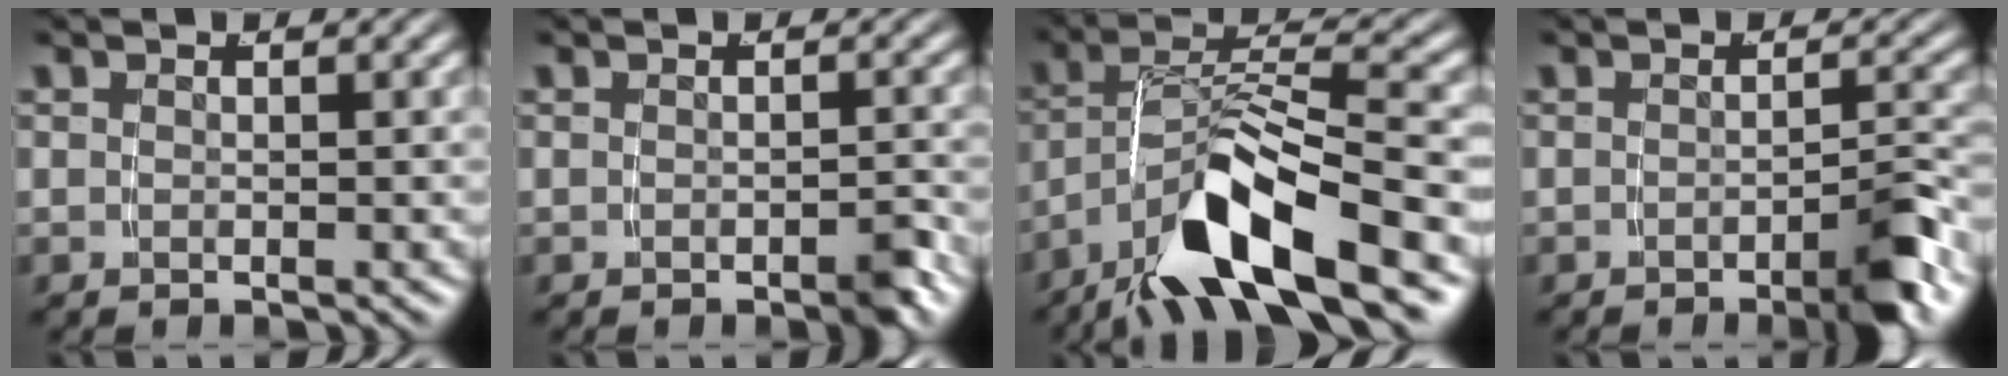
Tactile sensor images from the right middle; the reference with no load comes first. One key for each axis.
{"total": 1.4, "fx": -1.1, "fy": 0.2, "fz": 0.9, "tx": -0.015, "ty": -0.001, "tz": -0.021}
{"total": 7.9, "fx": -3.7, "fy": 2.4, "fz": 6.6, "tx": -0.106, "ty": -0.006, "tz": -0.060}
{"total": 3.2, "fx": -2.0, "fy": 0.2, "fz": 2.5, "tx": -0.026, "ty": 0.002, "tz": -0.039}